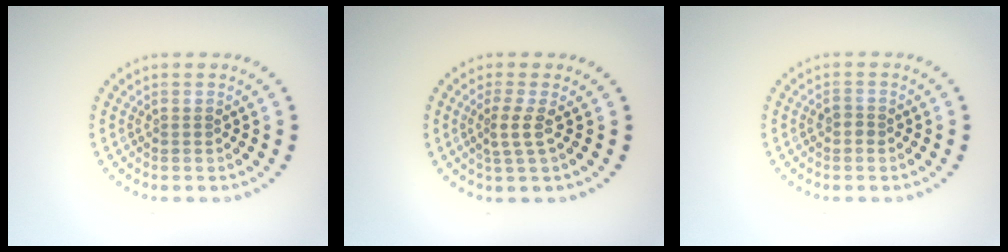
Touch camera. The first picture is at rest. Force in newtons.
{"total": 2.0, "press": 1.4, "slide": 1.4}
{"total": 1.0, "press": 0.9, "slide": 0.4}